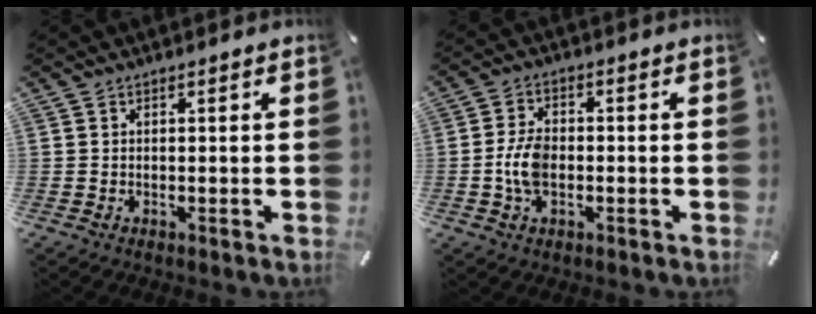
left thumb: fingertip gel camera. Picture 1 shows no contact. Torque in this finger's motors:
{"motor_torque": [0.25, 0.28, 0.70, 0.18, 0.24]}